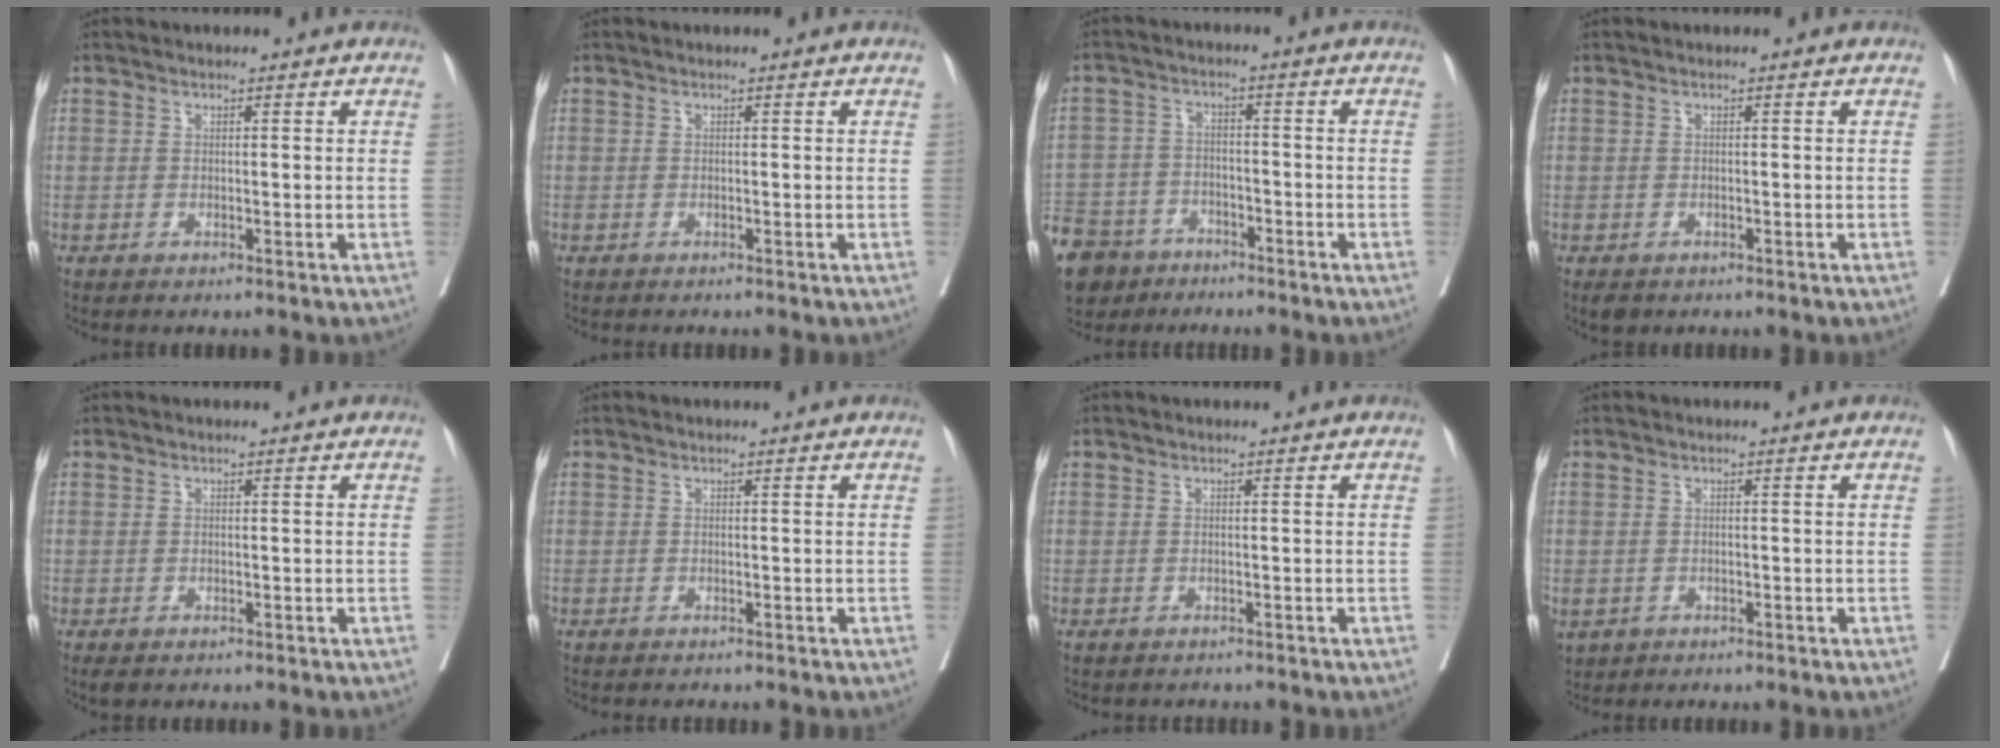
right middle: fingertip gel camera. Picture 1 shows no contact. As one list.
[{"total": 0.6, "force": [-0.6, 0.1, 0.1], "torque": [-0.006, -0.003, -0.011]}, {"total": 16.3, "force": [-11.2, 10.4, 5.7], "torque": [-0.181, -0.010, -0.180]}, {"total": 2.0, "force": [-1.4, 1.2, 0.7], "torque": [-0.012, -0.003, -0.018]}, {"total": 1.5, "force": [-1.0, 0.8, 0.7], "torque": [-0.011, -0.003, -0.012]}, {"total": 1.1, "force": [-1.0, 0.2, 0.3], "torque": [-0.012, -0.004, -0.014]}, {"total": 1.4, "force": [-1.2, 0.6, 0.1], "torque": [-0.013, -0.003, -0.017]}, {"total": 3.4, "force": [-1.6, 2.7, 1.2], "torque": [-0.031, -0.003, -0.019]}]